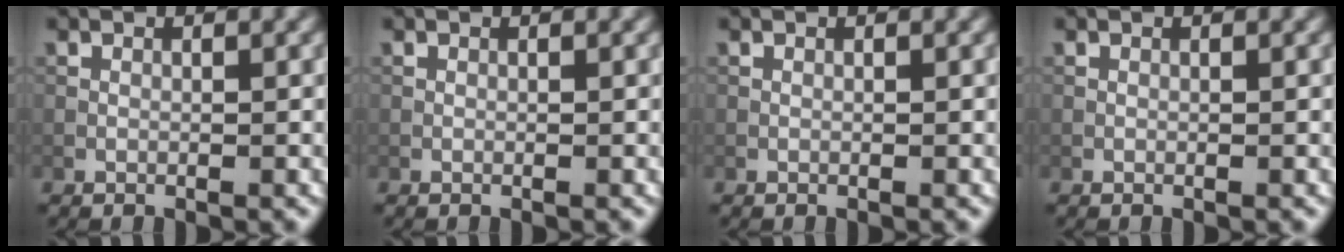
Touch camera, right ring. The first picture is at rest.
{"total": 0.0}
{"total": 0.0}
{"total": 0.0}